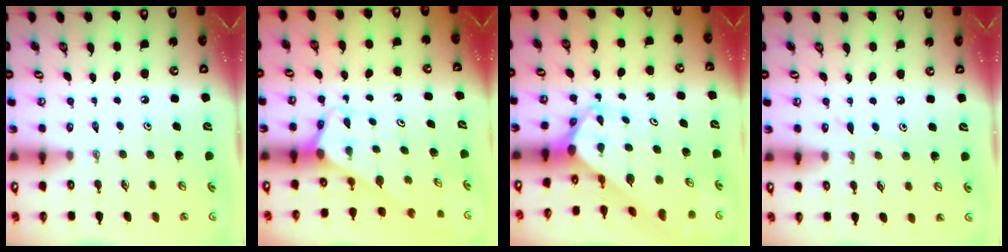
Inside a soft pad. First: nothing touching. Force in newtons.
{"total": 2.6, "press": 2.6, "slide": 0.1}
{"total": 3.0, "press": 2.9, "slide": 0.4}
{"total": 3.0, "press": 3.0, "slide": 0.4}